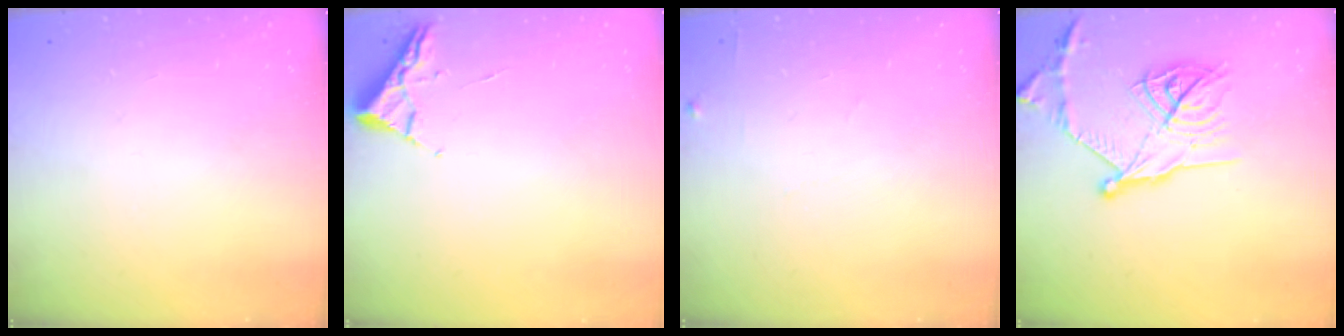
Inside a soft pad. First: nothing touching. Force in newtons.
{"total": 2.6, "press": 2.6, "slide": 0.3}
{"total": 4.6, "press": 4.6, "slide": 0.6}
{"total": 20.0, "press": 20.0, "slide": 1.2}